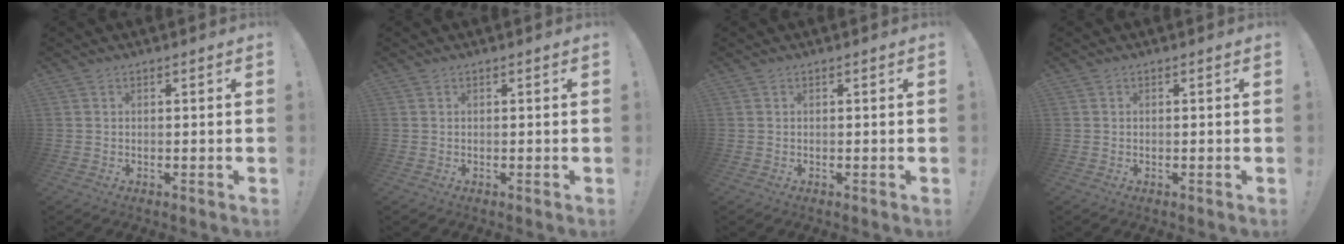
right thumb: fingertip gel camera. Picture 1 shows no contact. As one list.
[{"total": 0.0}, {"total": 0.0}, {"total": 0.0}]